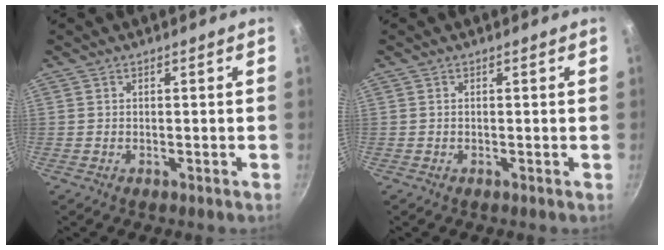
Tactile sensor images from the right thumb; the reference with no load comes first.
{"total": 0.0}